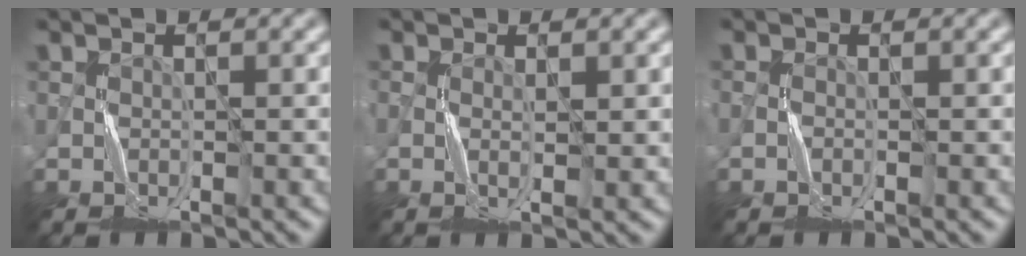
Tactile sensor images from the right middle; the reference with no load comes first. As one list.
[{"total": 0.5, "force": [0.0, -0.1, 0.5], "torque": [-0.011, 0.003, 0.000]}, {"total": 0.6, "force": [-0.6, -0.1, -0.2], "torque": [0.006, 0.005, -0.013]}]